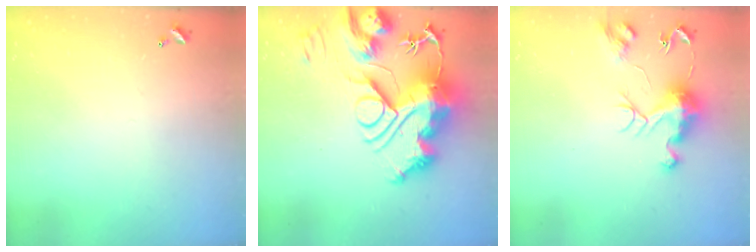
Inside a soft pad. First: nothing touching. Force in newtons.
{"total": 0.5, "press": 0.5, "slide": 0.0}
{"total": 10.1, "press": 10.0, "slide": 0.8}